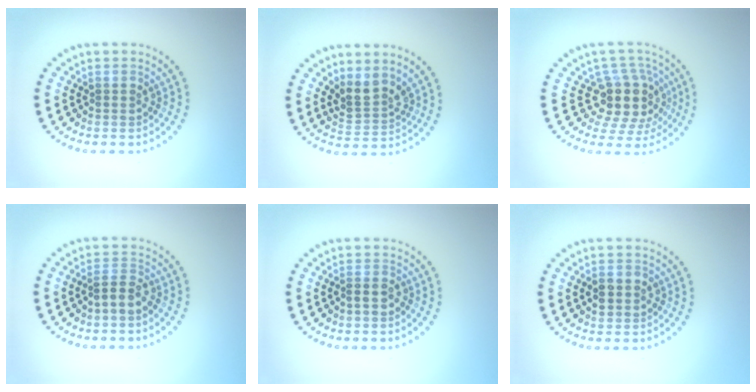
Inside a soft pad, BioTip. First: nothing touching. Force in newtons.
{"total": 2.7, "press": 2.2, "slide": 1.7}
{"total": 4.7, "press": 3.8, "slide": 2.8}
{"total": 1.8, "press": 1.6, "slide": 0.9}
{"total": 0.8, "press": 0.7, "slide": 0.5}
{"total": 2.0, "press": 2.0, "slide": 0.2}